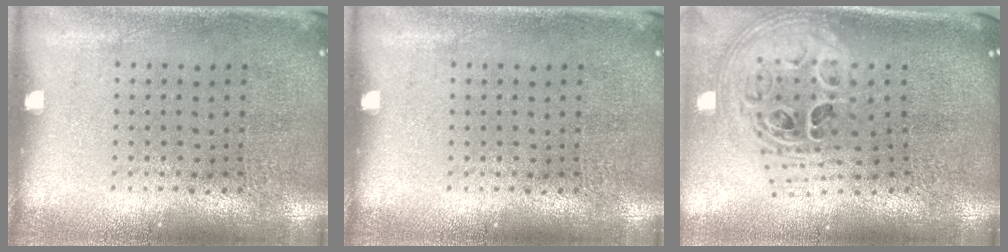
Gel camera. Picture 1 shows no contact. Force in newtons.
{"total": 0.0}
{"total": 2.9, "press": 2.1, "slide": 2.1}